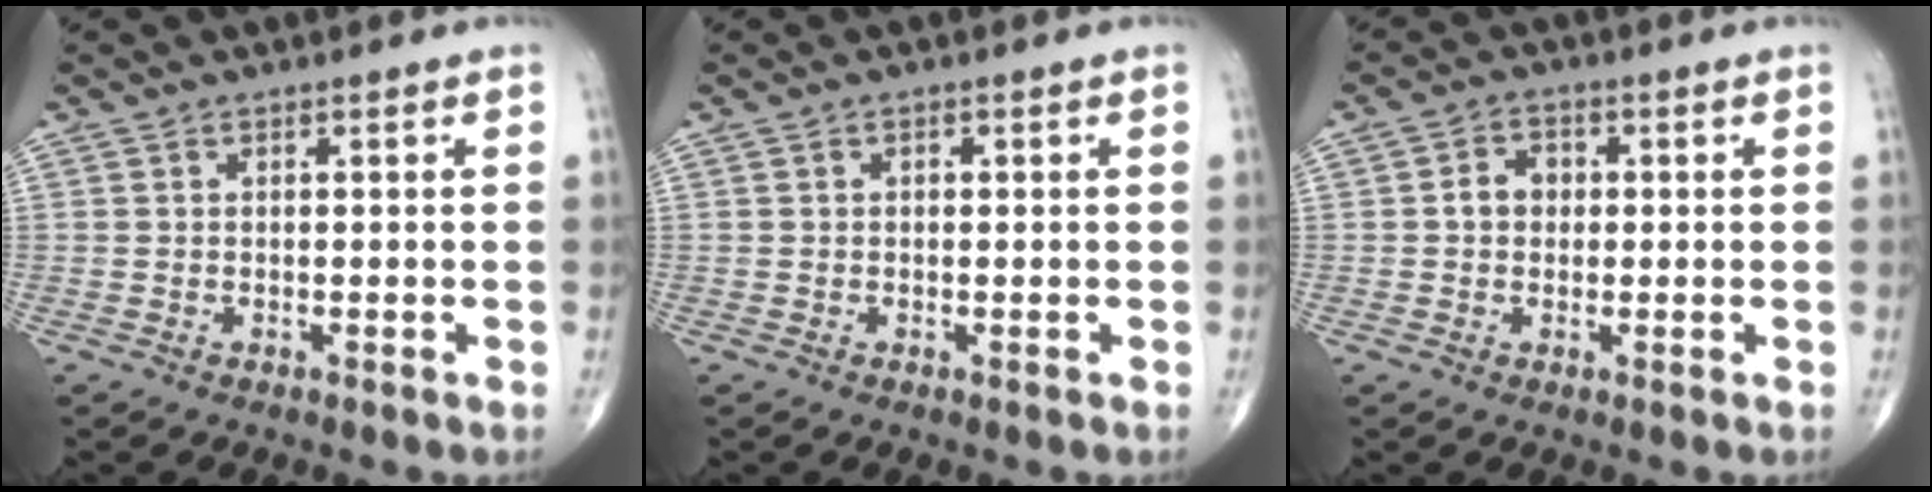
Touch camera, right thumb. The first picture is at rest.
{"total": 0.7, "force": [0.1, 0.4, 0.5], "torque": [-0.003, -0.001, 0.001]}
{"total": 3.9, "force": [0.2, 3.2, 2.3], "torque": [-0.026, 0.013, -0.003]}